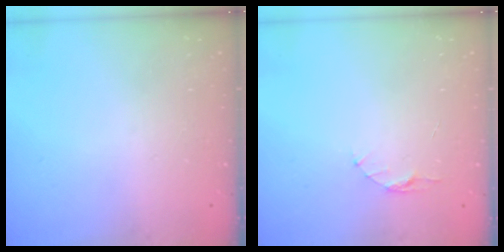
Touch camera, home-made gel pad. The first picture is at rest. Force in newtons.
{"total": 3.5, "press": 3.5, "slide": 0.3}